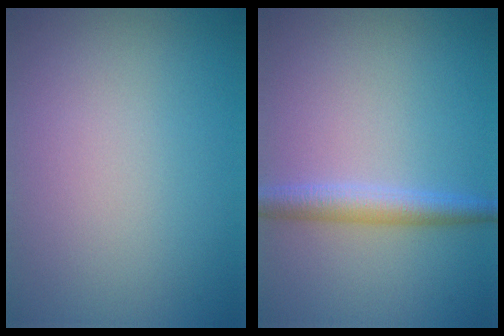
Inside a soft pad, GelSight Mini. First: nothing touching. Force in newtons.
{"total": 2.8, "press": 2.8, "slide": 0.0}